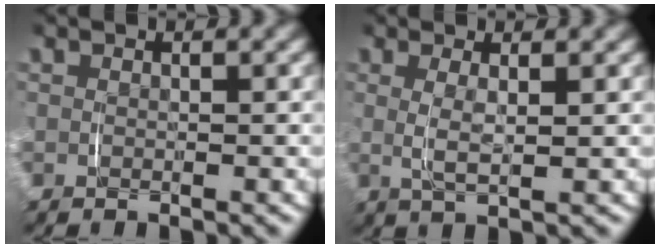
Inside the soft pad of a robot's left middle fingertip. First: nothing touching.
{"total": 2.9, "force": [0.7, 0.7, 2.8], "torque": [-0.056, -0.004, 0.019]}